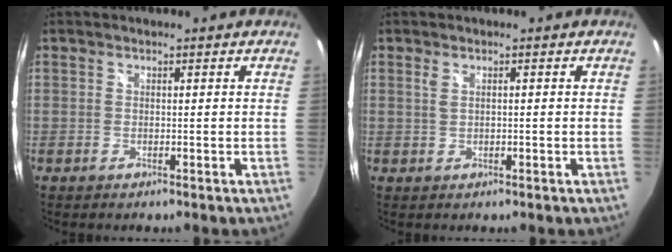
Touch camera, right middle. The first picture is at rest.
{"total": 1.4, "force": [0.2, 0.5, 1.3], "torque": [-0.024, 0.000, 0.003]}